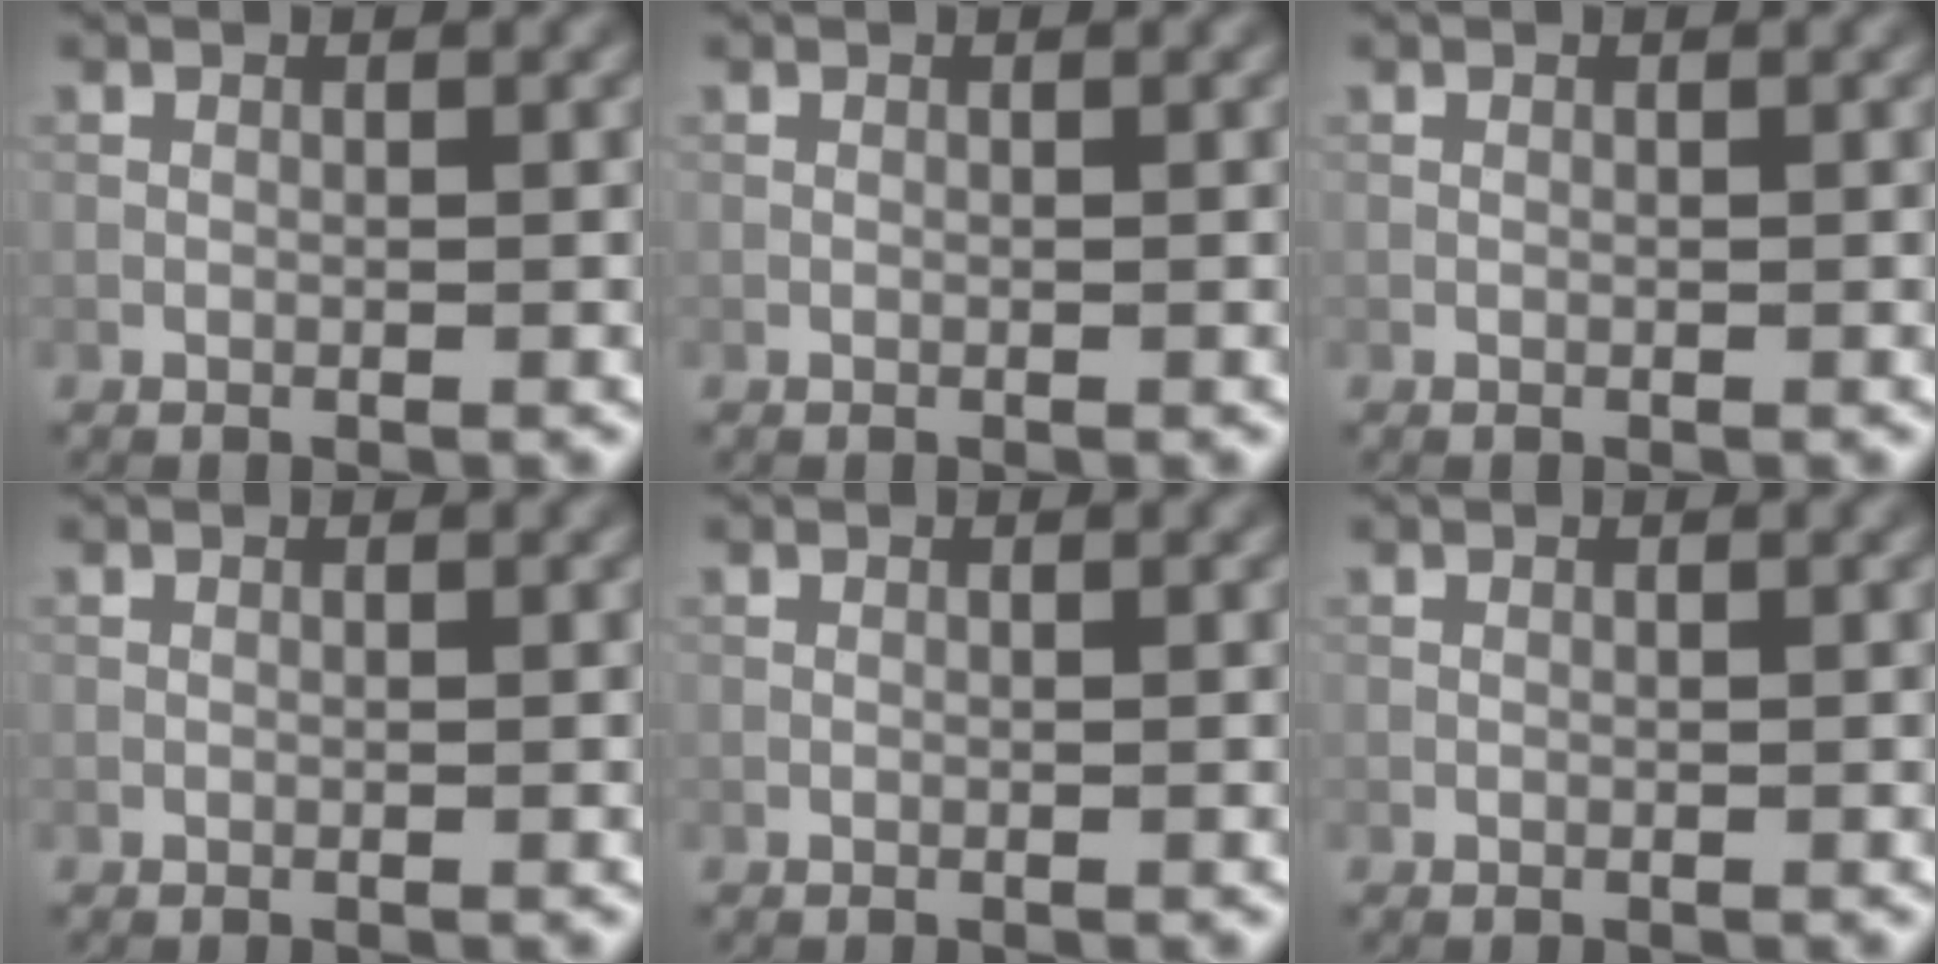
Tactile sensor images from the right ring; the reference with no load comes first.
{"total": 0.0}
{"total": 0.0}
{"total": 0.0}
{"total": 0.0}
{"total": 0.0}